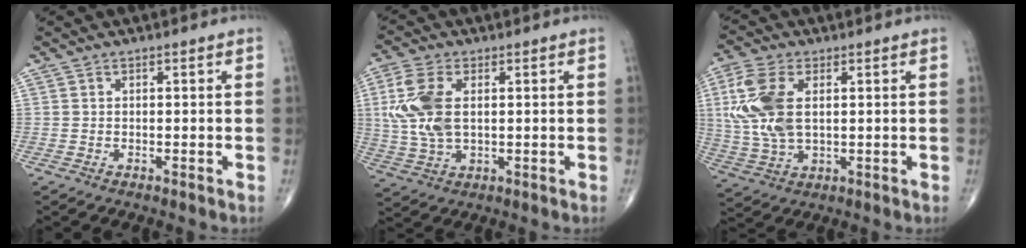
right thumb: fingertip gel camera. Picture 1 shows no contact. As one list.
[{"total": 10.5, "force": [1.6, 5.8, 8.5], "torque": [-0.199, -0.001, 0.033]}, {"total": 12.3, "force": [2.2, 6.8, 10.0], "torque": [-0.232, -0.002, 0.046]}]